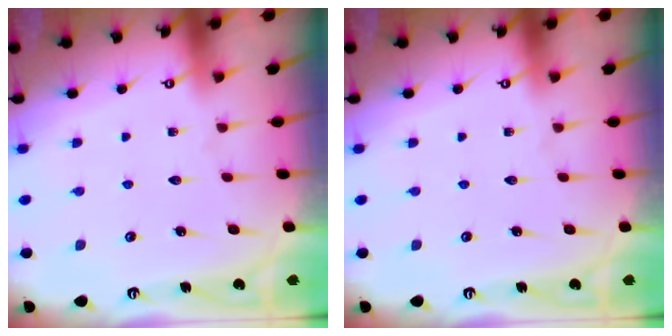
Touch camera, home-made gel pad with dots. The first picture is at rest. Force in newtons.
{"total": 0.0}